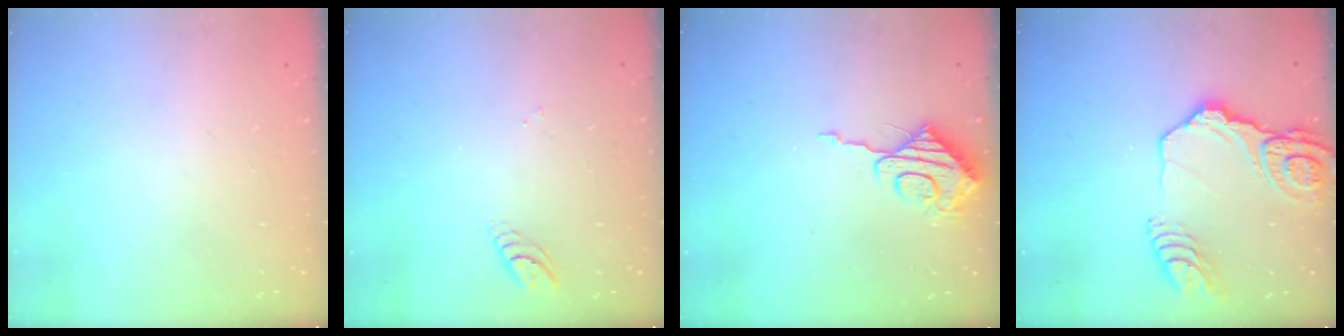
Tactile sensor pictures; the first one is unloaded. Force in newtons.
{"total": 4.0, "press": 4.0, "slide": 0.2}
{"total": 9.0, "press": 9.0, "slide": 0.4}
{"total": 18.6, "press": 18.5, "slide": 2.1}